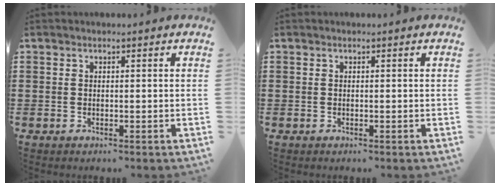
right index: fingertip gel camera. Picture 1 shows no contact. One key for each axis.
{"total": 0.0}